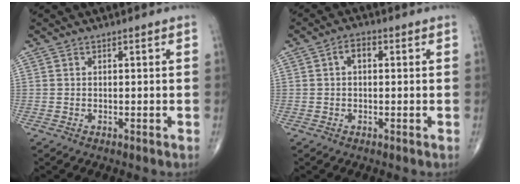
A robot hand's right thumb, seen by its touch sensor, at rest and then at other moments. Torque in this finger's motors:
{"motor_torque": [-0.18, 1.05, 0.40, -0.05, 0.00]}